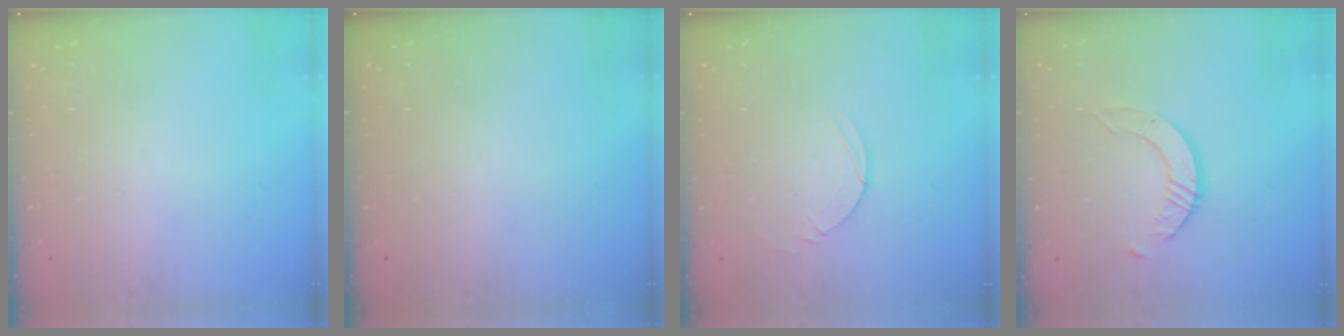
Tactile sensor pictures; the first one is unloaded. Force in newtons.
{"total": 0.0}
{"total": 4.9, "press": 4.9, "slide": 0.4}
{"total": 4.0, "press": 4.0, "slide": 0.1}